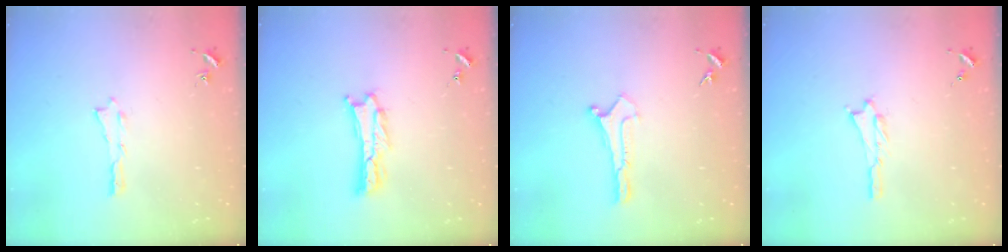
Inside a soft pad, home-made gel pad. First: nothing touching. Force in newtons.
{"total": 1.6, "press": 1.6, "slide": 0.2}
{"total": 0.0}
{"total": 0.8, "press": 0.8, "slide": 0.2}